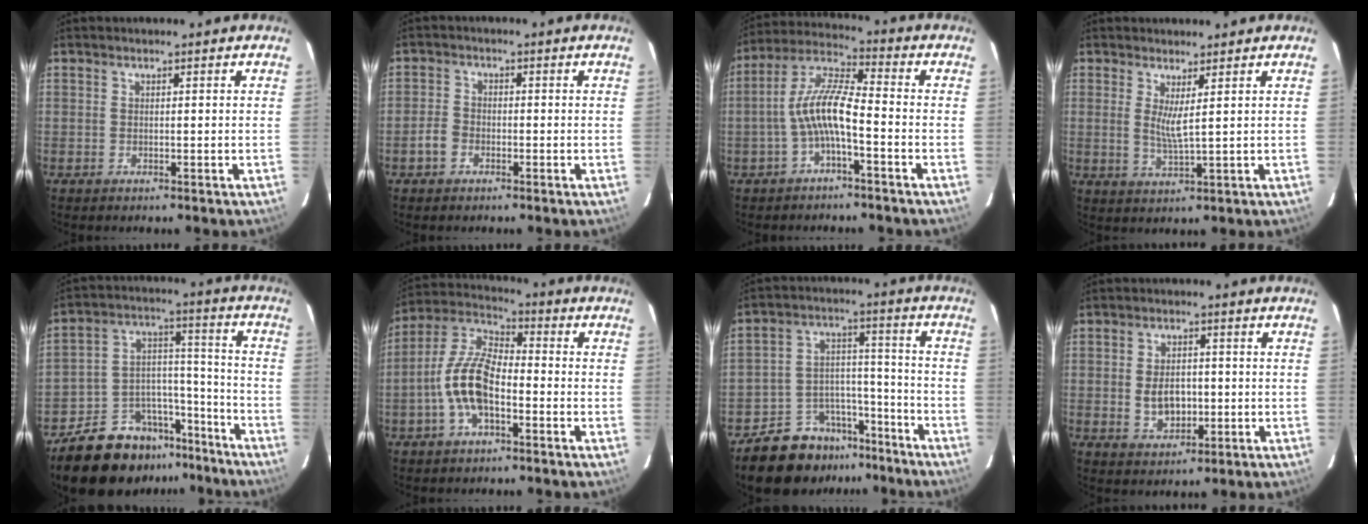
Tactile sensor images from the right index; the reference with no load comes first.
{"total": 3.2, "force": [-1.8, 2.4, 1.2], "torque": [-0.029, 0.007, -0.034]}
{"total": 8.8, "force": [-3.0, 1.8, 8.1], "torque": [-0.181, 0.017, -0.058]}
{"total": 3.5, "force": [1.4, -0.1, 3.3], "torque": [-0.062, -0.014, 0.022]}
{"total": 17.6, "force": [-13.8, 9.2, 5.8], "torque": [-0.121, 0.059, -0.202]}
{"total": 11.5, "force": [-3.5, 5.1, 9.7], "torque": [-0.209, 0.013, -0.070]}
{"total": 13.3, "force": [-10.4, 7.6, 3.2], "torque": [-0.069, 0.053, -0.149]}
{"total": 6.2, "force": [-0.7, 4.3, 4.5], "torque": [-0.084, -0.002, -0.003]}